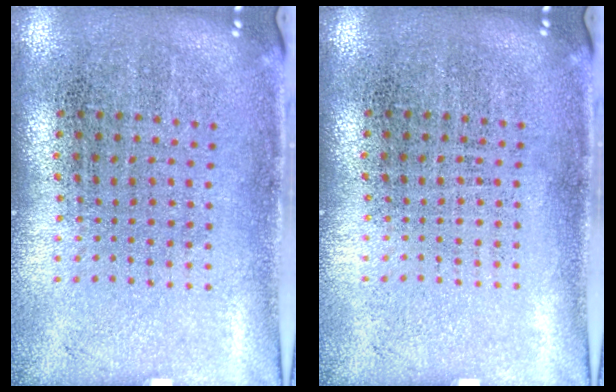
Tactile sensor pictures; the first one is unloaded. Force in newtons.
{"total": 0.0}